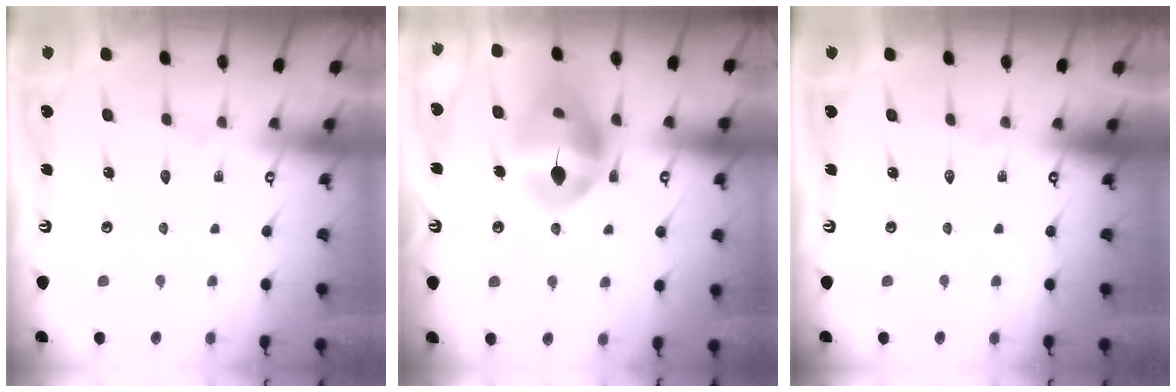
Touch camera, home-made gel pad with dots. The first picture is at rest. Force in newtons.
{"total": 14.5, "press": 14.5, "slide": 1.4}
{"total": 0.0}